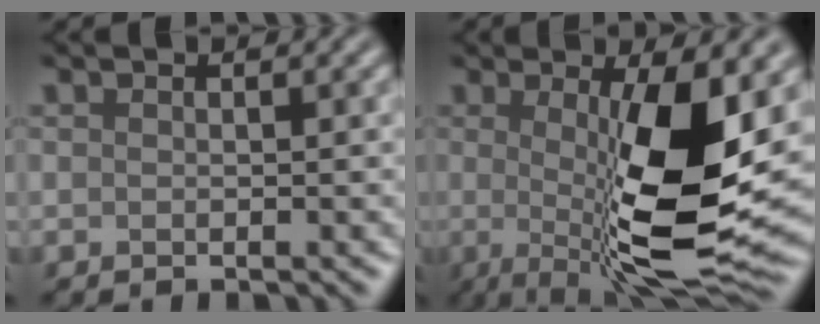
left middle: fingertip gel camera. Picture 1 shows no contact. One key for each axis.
{"total": 12.1, "fx": -0.5, "fy": 3.0, "fz": 11.7, "tx": -0.180, "ty": -0.018, "tz": -0.002}